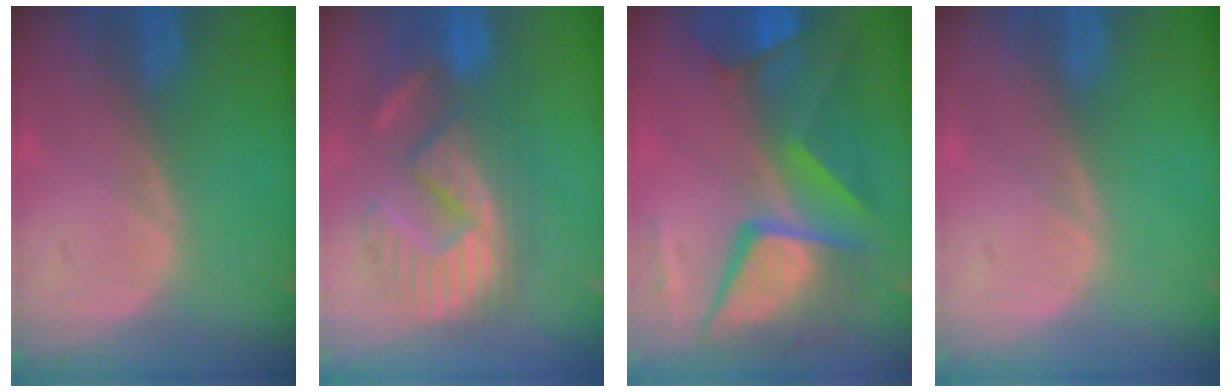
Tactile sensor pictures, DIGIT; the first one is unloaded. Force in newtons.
{"total": 10.3, "press": 10.2, "slide": 1.7}
{"total": 11.8, "press": 11.7, "slide": 1.3}
{"total": 0.0}